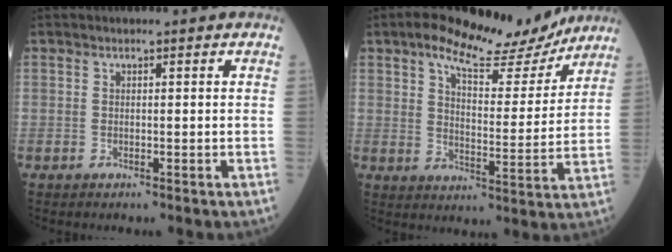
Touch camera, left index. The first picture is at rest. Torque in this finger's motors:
{"motor_torque": [1.15, -0.99, 0.35, 0.05]}